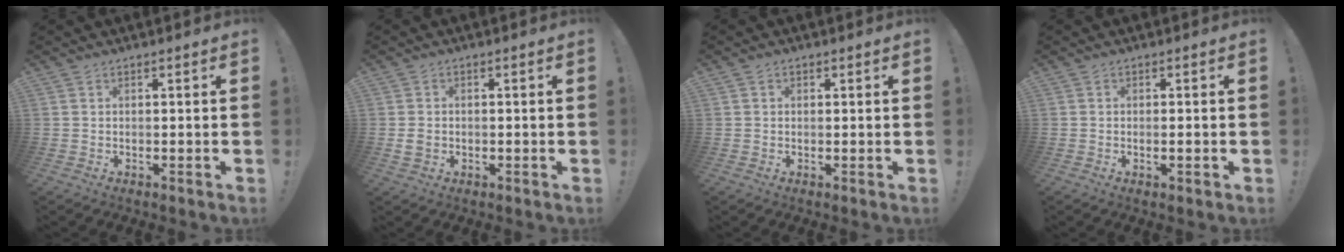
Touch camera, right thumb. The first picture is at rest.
{"total": 2.6, "force": [-0.3, 2.1, 1.5], "torque": [-0.026, 0.001, -0.006]}
{"total": 1.0, "force": [0.1, 0.9, 0.4], "torque": [-0.005, 0.003, 0.002]}
{"total": 1.4, "force": [-0.3, 0.0, 1.4], "torque": [-0.021, -0.001, -0.005]}